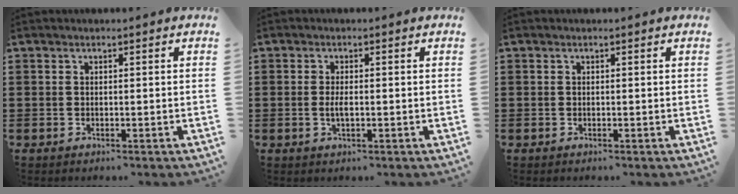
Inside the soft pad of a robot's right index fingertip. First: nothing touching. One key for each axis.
{"total": 2.0, "fx": -0.2, "fy": 0.6, "fz": 1.9, "tx": -0.042, "ty": -0.002, "tz": -0.006}
{"total": 0.0}